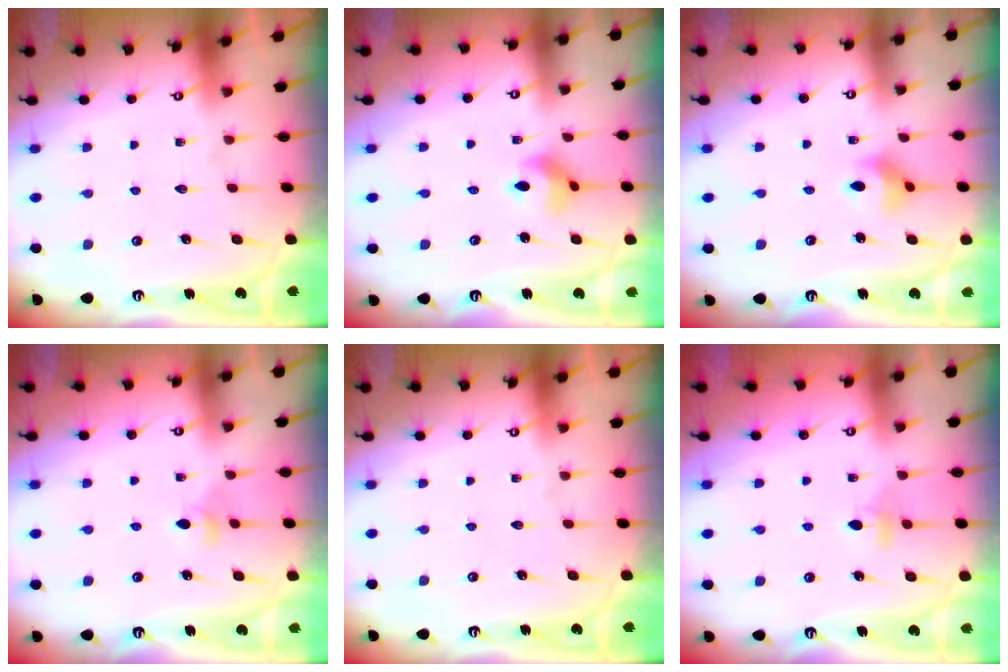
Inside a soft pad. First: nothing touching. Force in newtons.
{"total": 5.1, "press": 5.0, "slide": 0.9}
{"total": 5.1, "press": 5.1, "slide": 0.7}
{"total": 3.9, "press": 3.8, "slide": 0.9}
{"total": 0.0}
{"total": 3.2, "press": 3.1, "slide": 0.8}